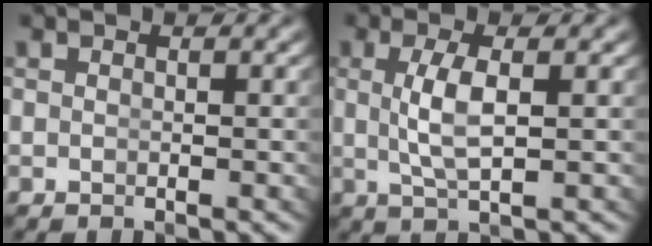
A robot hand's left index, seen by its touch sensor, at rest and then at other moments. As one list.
[{"total": 3.0, "force": [0.1, 0.0, 3.0], "torque": [-0.064, -0.011, 0.013]}]